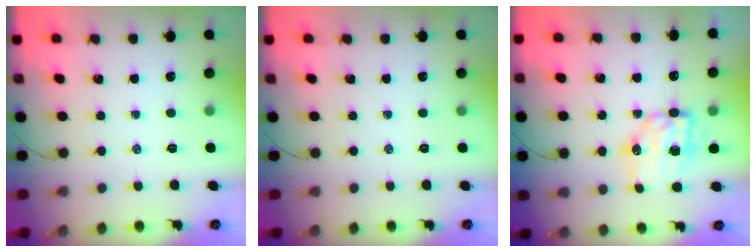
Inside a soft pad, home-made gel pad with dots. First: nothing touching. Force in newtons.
{"total": 0.0}
{"total": 9.1, "press": 9.0, "slide": 1.4}